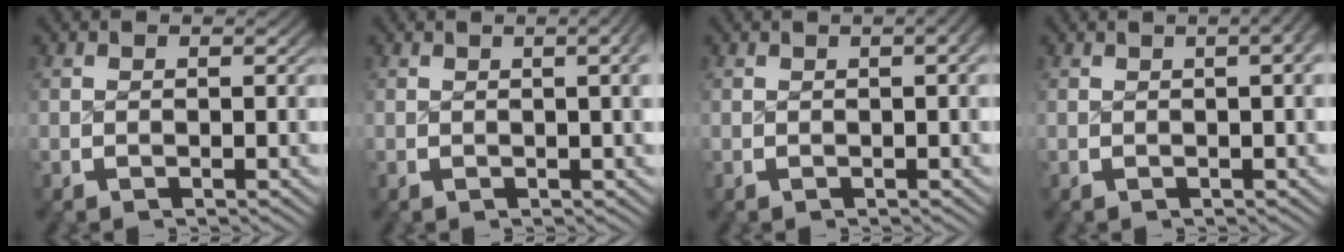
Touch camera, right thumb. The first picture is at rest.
{"total": 3.3, "force": [0.5, 1.1, 3.0], "torque": [-0.028, 0.012, 0.004]}
{"total": 2.2, "force": [0.3, 0.7, 2.1], "torque": [-0.023, 0.013, 0.003]}
{"total": 5.2, "force": [1.2, 2.1, 4.6], "torque": [-0.040, 0.029, 0.007]}